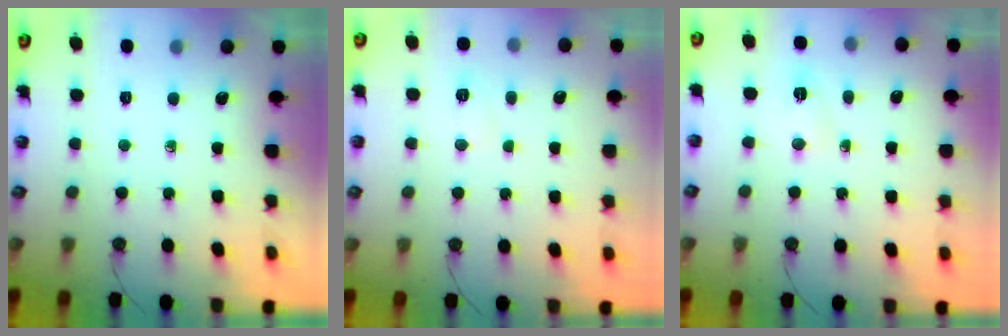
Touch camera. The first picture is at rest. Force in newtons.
{"total": 5.8, "press": 5.8, "slide": 0.6}
{"total": 4.3, "press": 3.6, "slide": 2.5}